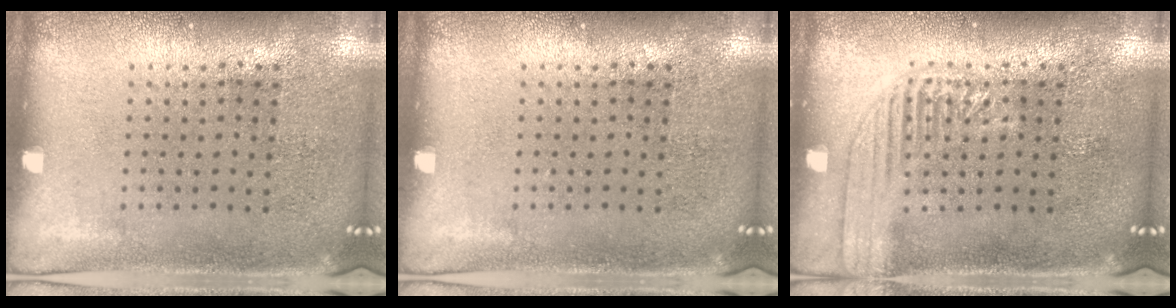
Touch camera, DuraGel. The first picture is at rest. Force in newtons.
{"total": 0.0}
{"total": 2.3, "press": 2.3, "slide": 0.4}